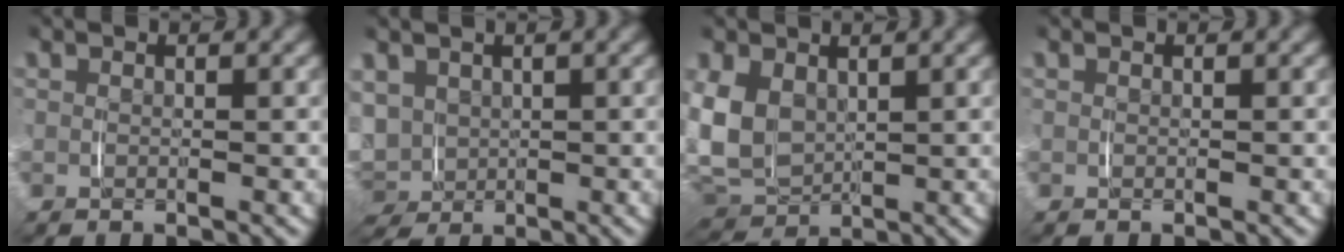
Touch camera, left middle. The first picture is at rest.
{"total": 7.0, "force": [-1.1, 6.6, 2.1], "torque": [-0.092, -0.047, -0.006]}
{"total": 9.2, "force": [-0.4, 8.2, 4.2], "torque": [-0.148, -0.034, -0.003]}
{"total": 0.0}